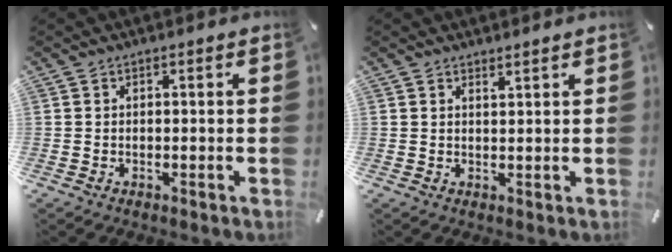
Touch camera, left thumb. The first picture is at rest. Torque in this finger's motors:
{"motor_torque": [-0.25, -0.33, 0.07, -0.40, -0.01]}